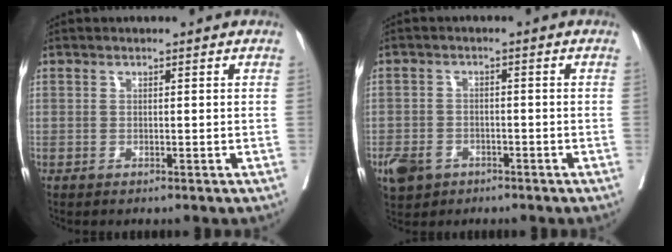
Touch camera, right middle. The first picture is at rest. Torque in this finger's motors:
{"motor_torque": [0.32, -0.27, 0.11, 0.02]}